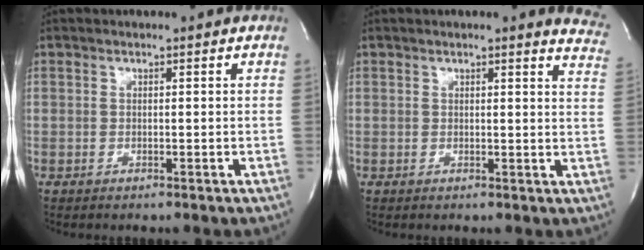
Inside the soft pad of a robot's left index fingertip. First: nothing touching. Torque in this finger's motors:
{"motor_torque": [0.39, -0.48, -0.04, 0.01]}